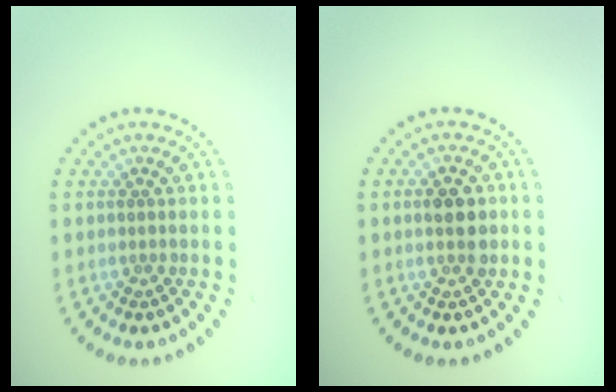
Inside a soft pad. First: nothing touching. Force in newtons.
{"total": 2.4, "press": 2.4, "slide": 0.3}